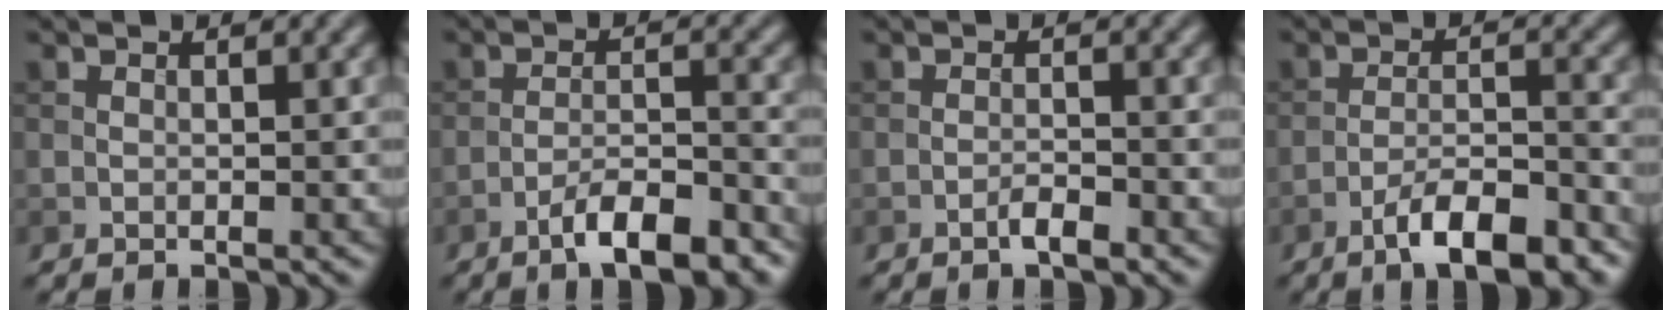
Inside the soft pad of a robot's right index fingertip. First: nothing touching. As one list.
[{"total": 5.9, "force": [-4.0, 1.5, 4.1], "torque": [-0.065, 0.008, -0.066]}, {"total": 1.6, "force": [-1.1, 0.3, 1.1], "torque": [-0.020, 0.003, -0.021]}, {"total": 6.9, "force": [-4.6, 1.8, 4.8], "torque": [-0.075, 0.006, -0.076]}]